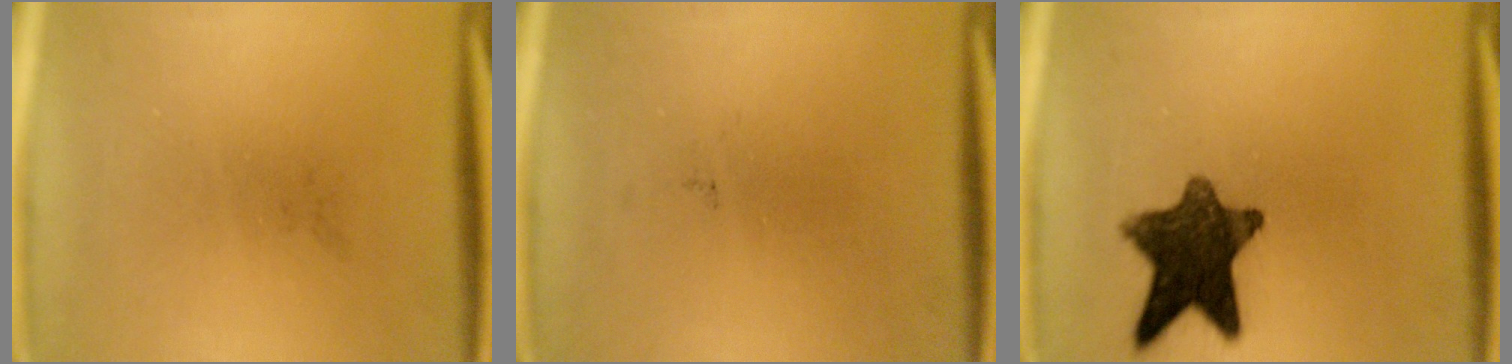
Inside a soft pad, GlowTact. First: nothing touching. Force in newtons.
{"total": 0.0}
{"total": 11.3}